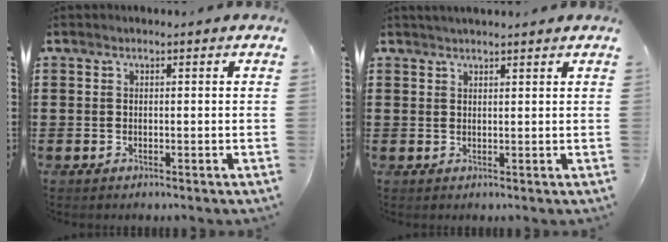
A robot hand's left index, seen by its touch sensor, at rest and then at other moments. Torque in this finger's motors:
{"motor_torque": [0.30, -0.51, 0.13, 0.06]}